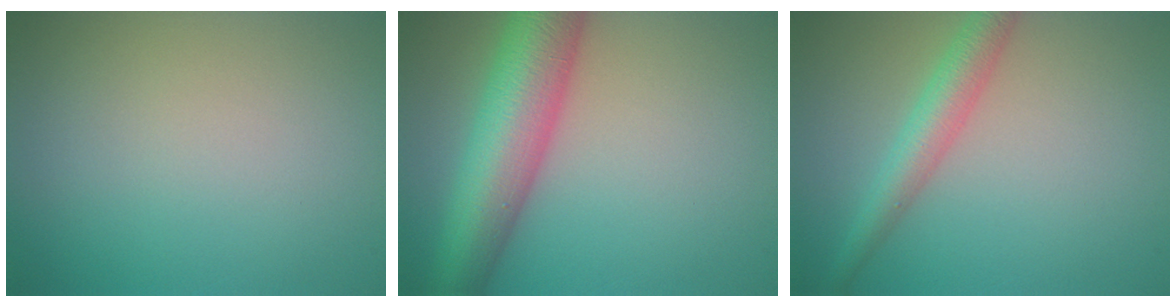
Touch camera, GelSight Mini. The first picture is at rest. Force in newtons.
{"total": 9.4, "press": 9.4, "slide": 0.3}
{"total": 3.6, "press": 3.6, "slide": 0.1}